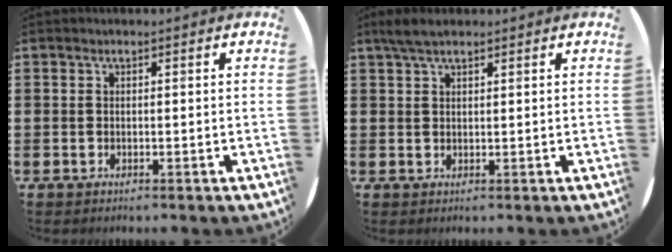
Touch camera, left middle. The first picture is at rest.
{"total": 3.0, "force": [2.2, 0.8, 1.8], "torque": [-0.039, 0.007, 0.040]}